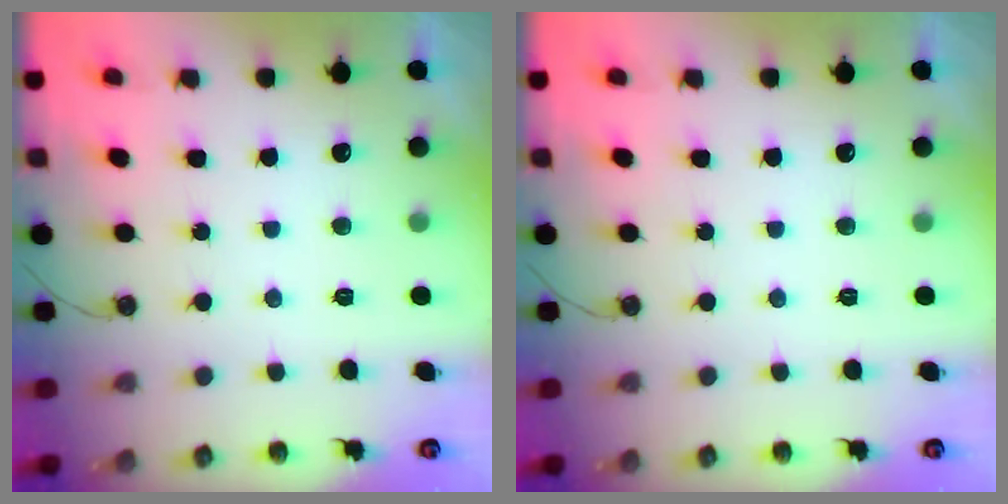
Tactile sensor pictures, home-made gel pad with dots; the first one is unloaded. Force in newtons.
{"total": 0.0}